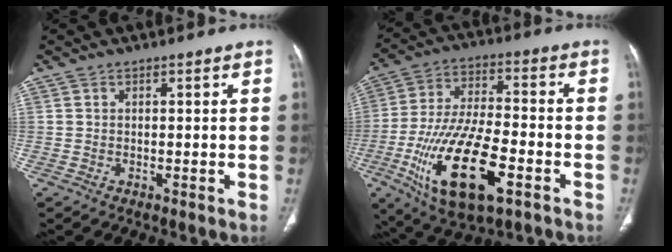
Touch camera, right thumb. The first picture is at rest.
{"total": 20.7, "force": [-8.0, 8.4, 17.2], "torque": [-0.330, 0.019, -0.131]}